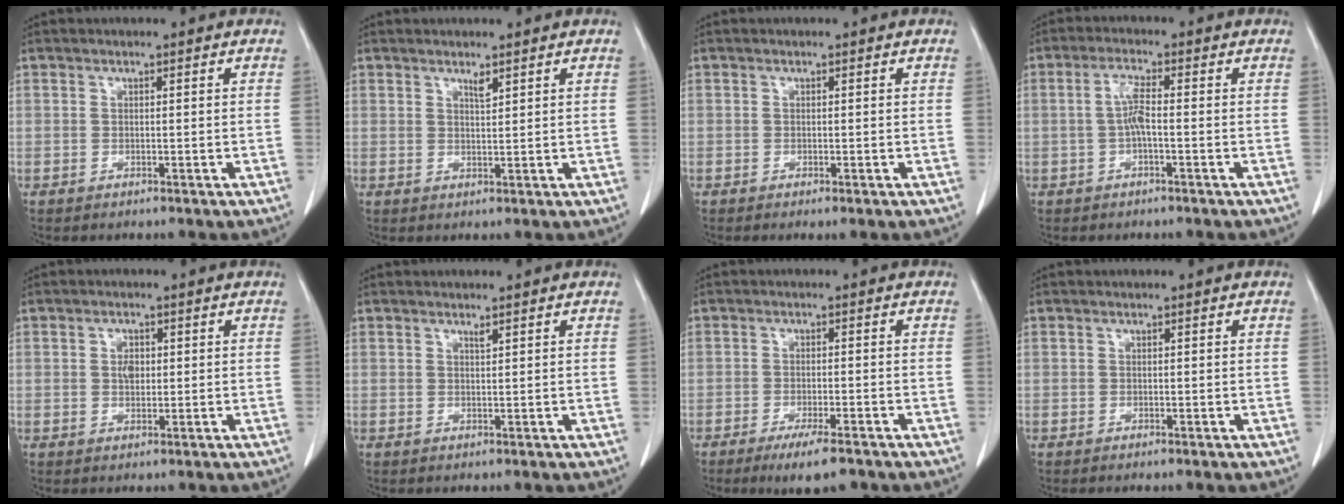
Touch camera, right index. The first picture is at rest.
{"total": 1.4, "force": [1.1, 0.1, 0.9], "torque": [-0.019, -0.005, 0.021]}
{"total": 0.7, "force": [-0.3, 0.0, 0.7], "torque": [-0.013, -0.002, -0.002]}
{"total": 3.6, "force": [-0.4, 0.4, 3.5], "torque": [-0.072, 0.007, -0.008]}
{"total": 2.3, "force": [0.3, 1.5, 1.7], "torque": [-0.029, 0.001, 0.007]}
{"total": 0.6, "force": [0.5, 0.0, 0.4], "torque": [-0.010, -0.005, 0.010]}
{"total": 6.0, "force": [-4.2, 0.7, 4.2], "torque": [-0.065, -0.013, -0.062]}
{"total": 0.0}